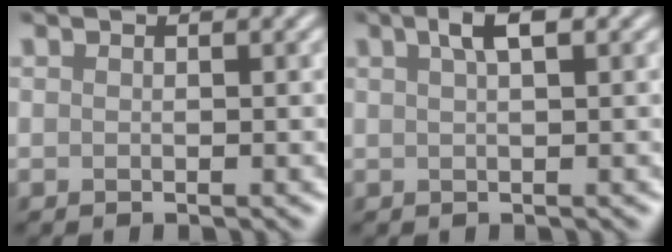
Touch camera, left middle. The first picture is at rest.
{"total": 2.4, "force": [1.2, 0.5, 2.0], "torque": [-0.029, 0.007, 0.019]}